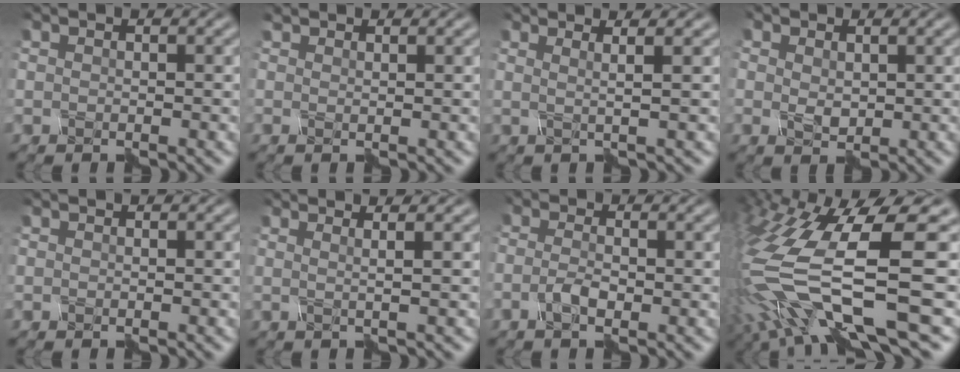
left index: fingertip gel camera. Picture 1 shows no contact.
{"total": 1.1, "force": [1.1, 0.1, 0.0], "torque": [0.001, 0.005, 0.018]}
{"total": 2.3, "force": [1.0, 0.8, 1.9], "torque": [-0.017, 0.014, -0.017]}
{"total": 1.2, "force": [0.0, 1.1, 0.3], "torque": [-0.015, -0.002, 0.007]}
{"total": 0.0}
{"total": 2.5, "force": [1.2, 1.1, 1.8], "torque": [-0.008, 0.022, -0.019]}
{"total": 1.9, "force": [-1.5, 0.6, 1.0], "torque": [-0.028, 0.000, -0.028]}
{"total": 13.1, "force": [-2.9, 3.5, 12.3], "torque": [-0.268, -0.007, -0.032]}